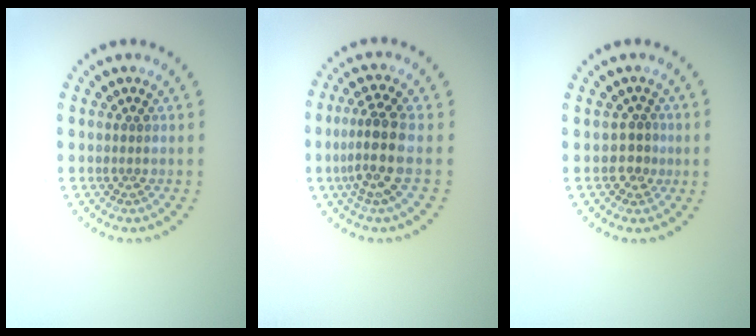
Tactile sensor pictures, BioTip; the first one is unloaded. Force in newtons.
{"total": 3.9, "press": 3.1, "slide": 2.3}
{"total": 1.7, "press": 1.5, "slide": 0.8}